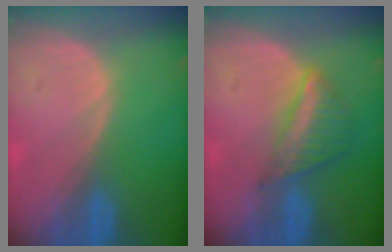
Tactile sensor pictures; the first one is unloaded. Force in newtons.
{"total": 6.2, "press": 5.4, "slide": 2.9}